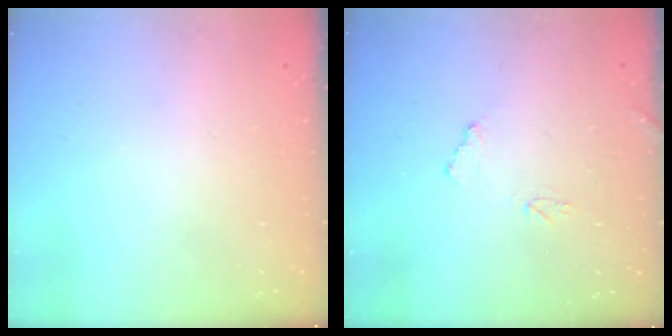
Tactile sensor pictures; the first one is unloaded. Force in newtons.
{"total": 8.0, "press": 8.0, "slide": 0.4}